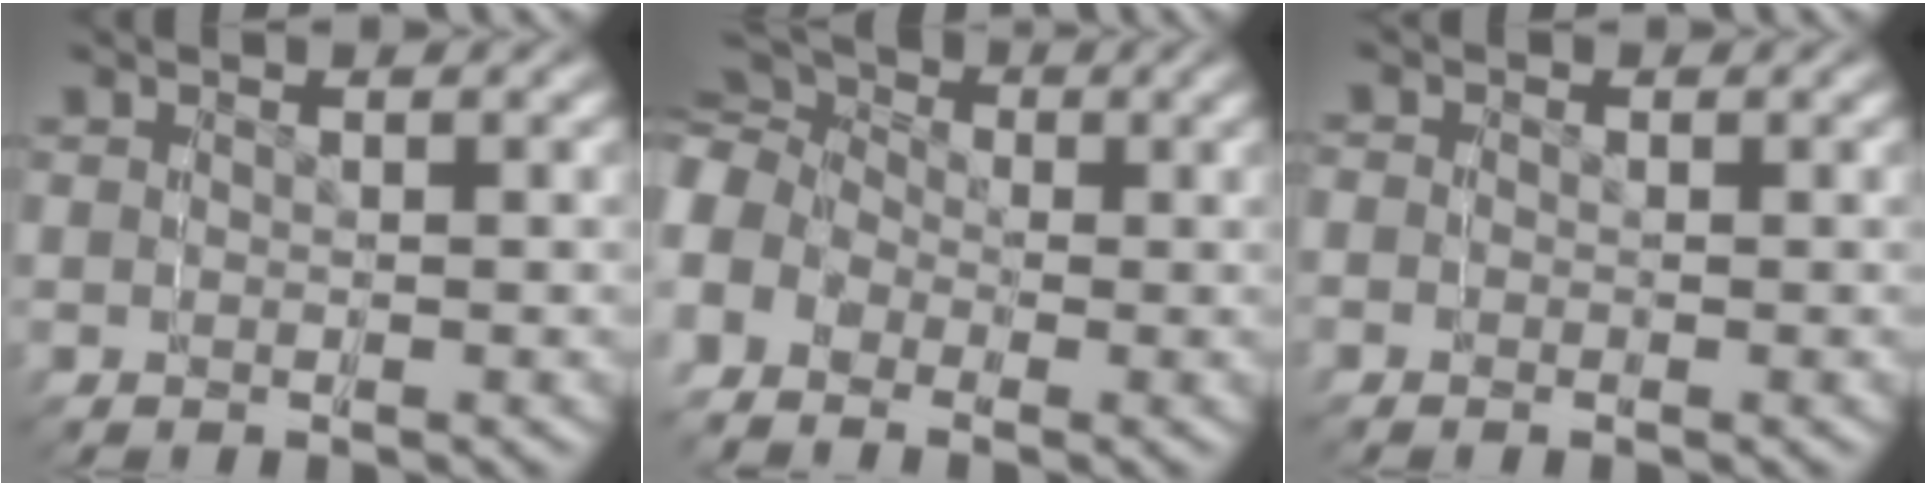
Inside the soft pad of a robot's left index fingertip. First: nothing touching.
{"total": 9.1, "force": [-0.1, 6.9, 6.0], "torque": [-0.090, 0.008, -0.009]}
{"total": 1.0, "force": [-0.8, 0.4, -0.6], "torque": [0.008, -0.010, -0.012]}